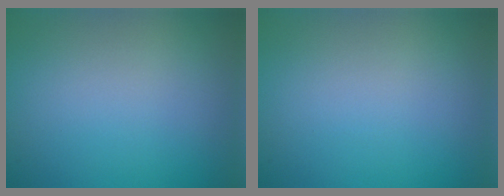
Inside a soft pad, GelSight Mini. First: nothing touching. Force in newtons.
{"total": 0.0}